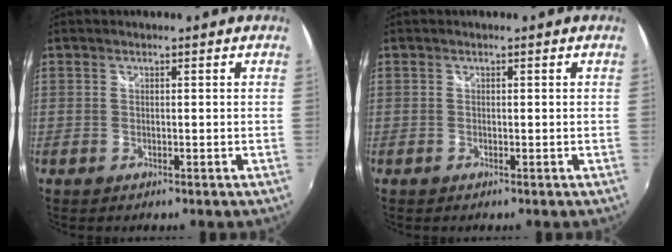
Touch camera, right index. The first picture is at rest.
{"total": 0.0}